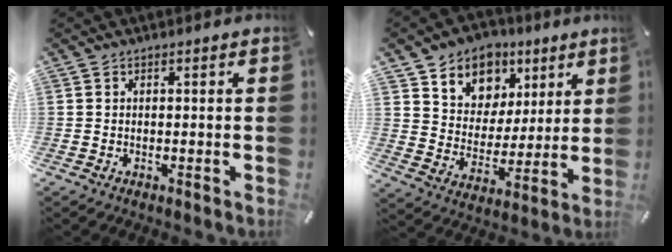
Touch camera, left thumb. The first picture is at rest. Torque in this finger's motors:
{"motor_torque": [1.72, 1.72, 1.39, -1.38, 0.05]}